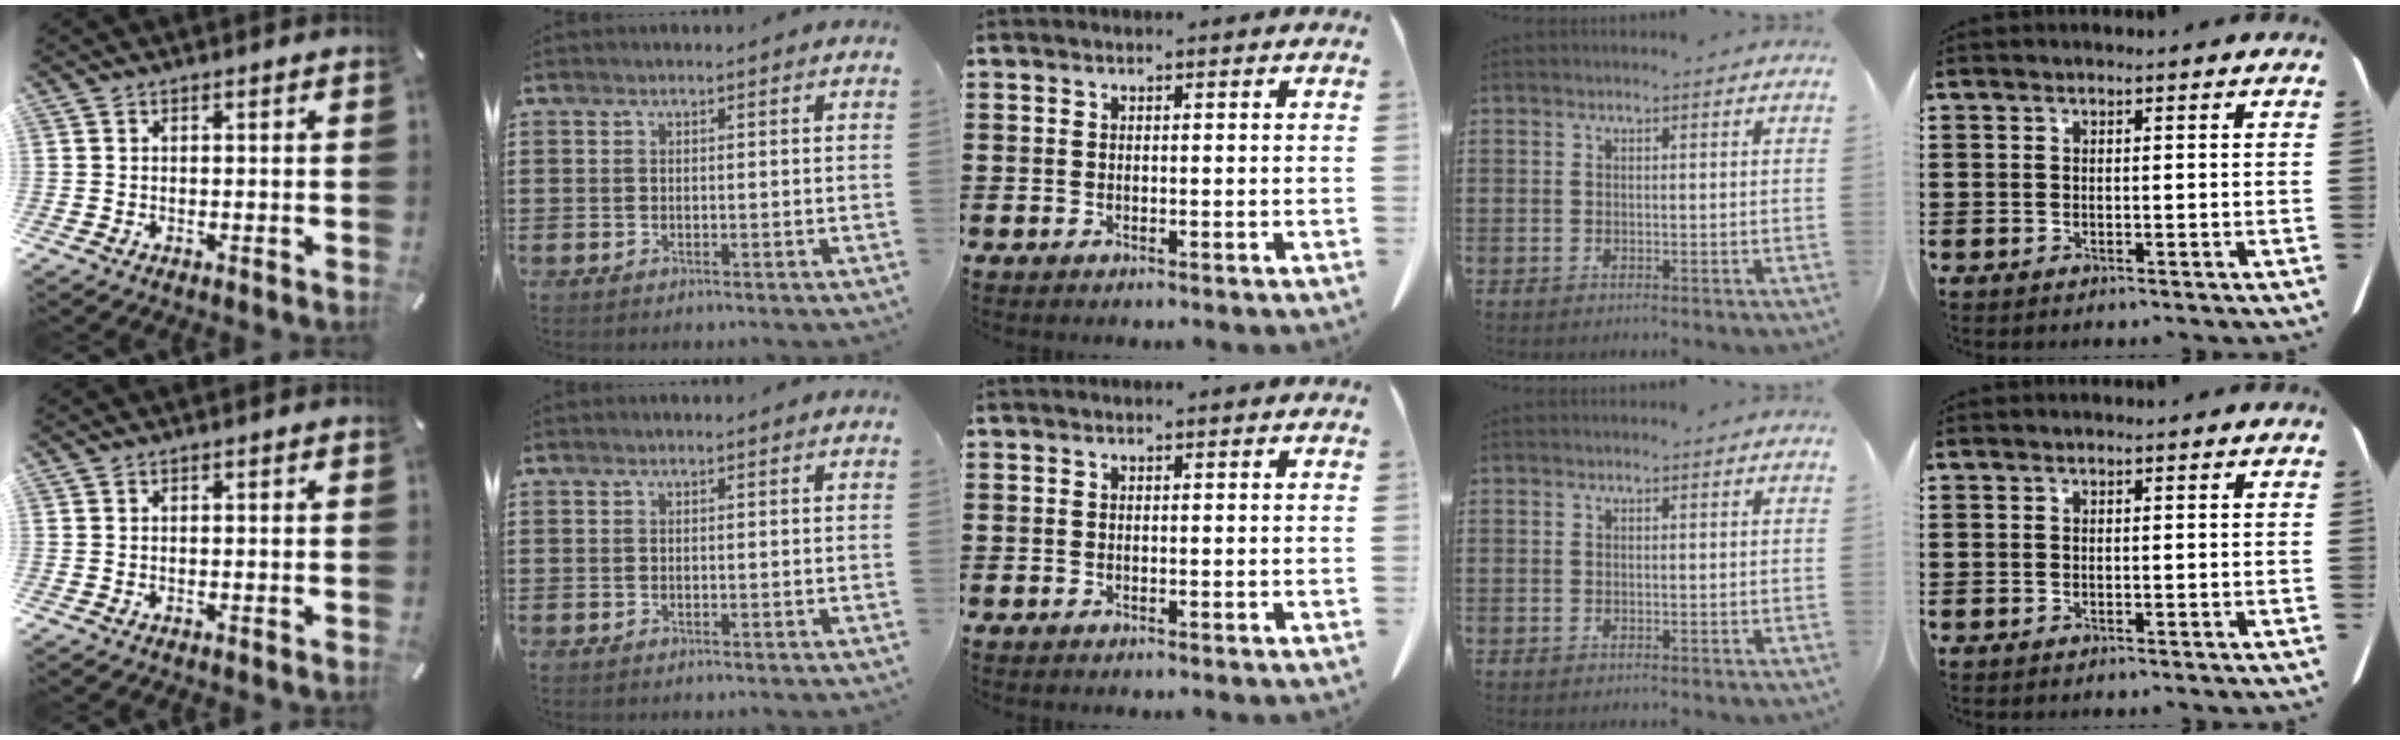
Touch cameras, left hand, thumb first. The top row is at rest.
{}